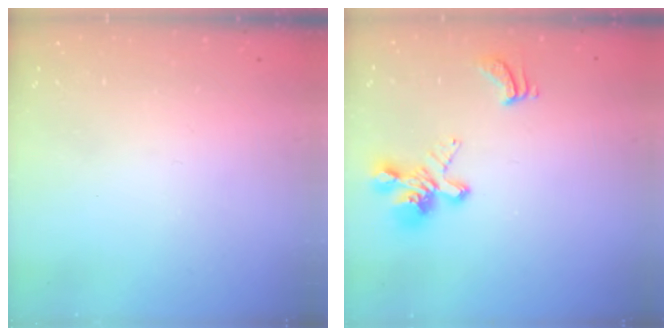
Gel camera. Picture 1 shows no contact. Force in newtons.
{"total": 5.6, "press": 5.4, "slide": 1.5}